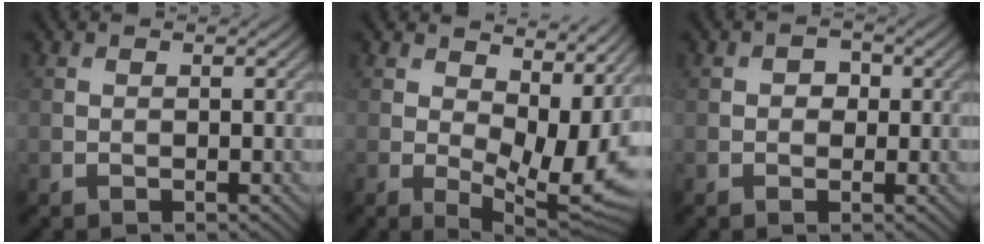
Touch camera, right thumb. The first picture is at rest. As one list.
[{"total": 11.0, "force": [3.6, 6.1, 8.5], "torque": [-0.132, -0.021, 0.067]}, {"total": 1.6, "force": [0.1, 1.4, 0.9], "torque": [-0.015, -0.002, -0.004]}]